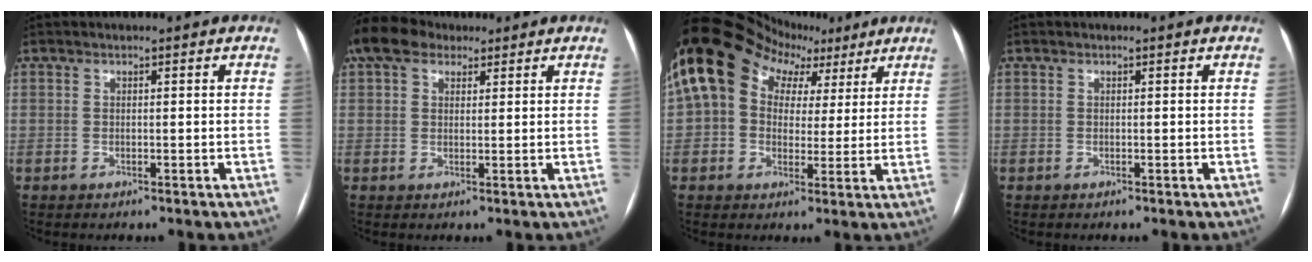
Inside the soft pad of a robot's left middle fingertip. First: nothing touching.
{"total": 7.9, "force": [5.6, 4.4, 3.4], "torque": [-0.071, 0.043, 0.105]}
{"total": 18.8, "force": [8.1, 13.8, 9.9], "torque": [-0.204, 0.097, 0.140]}
{"total": 0.0}